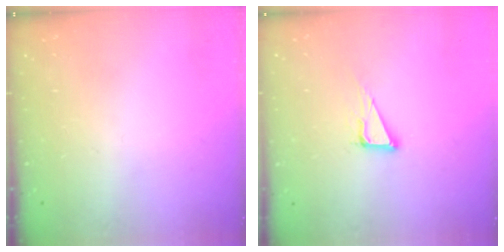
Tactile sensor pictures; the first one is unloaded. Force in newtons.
{"total": 7.2, "press": 6.8, "slide": 2.6}